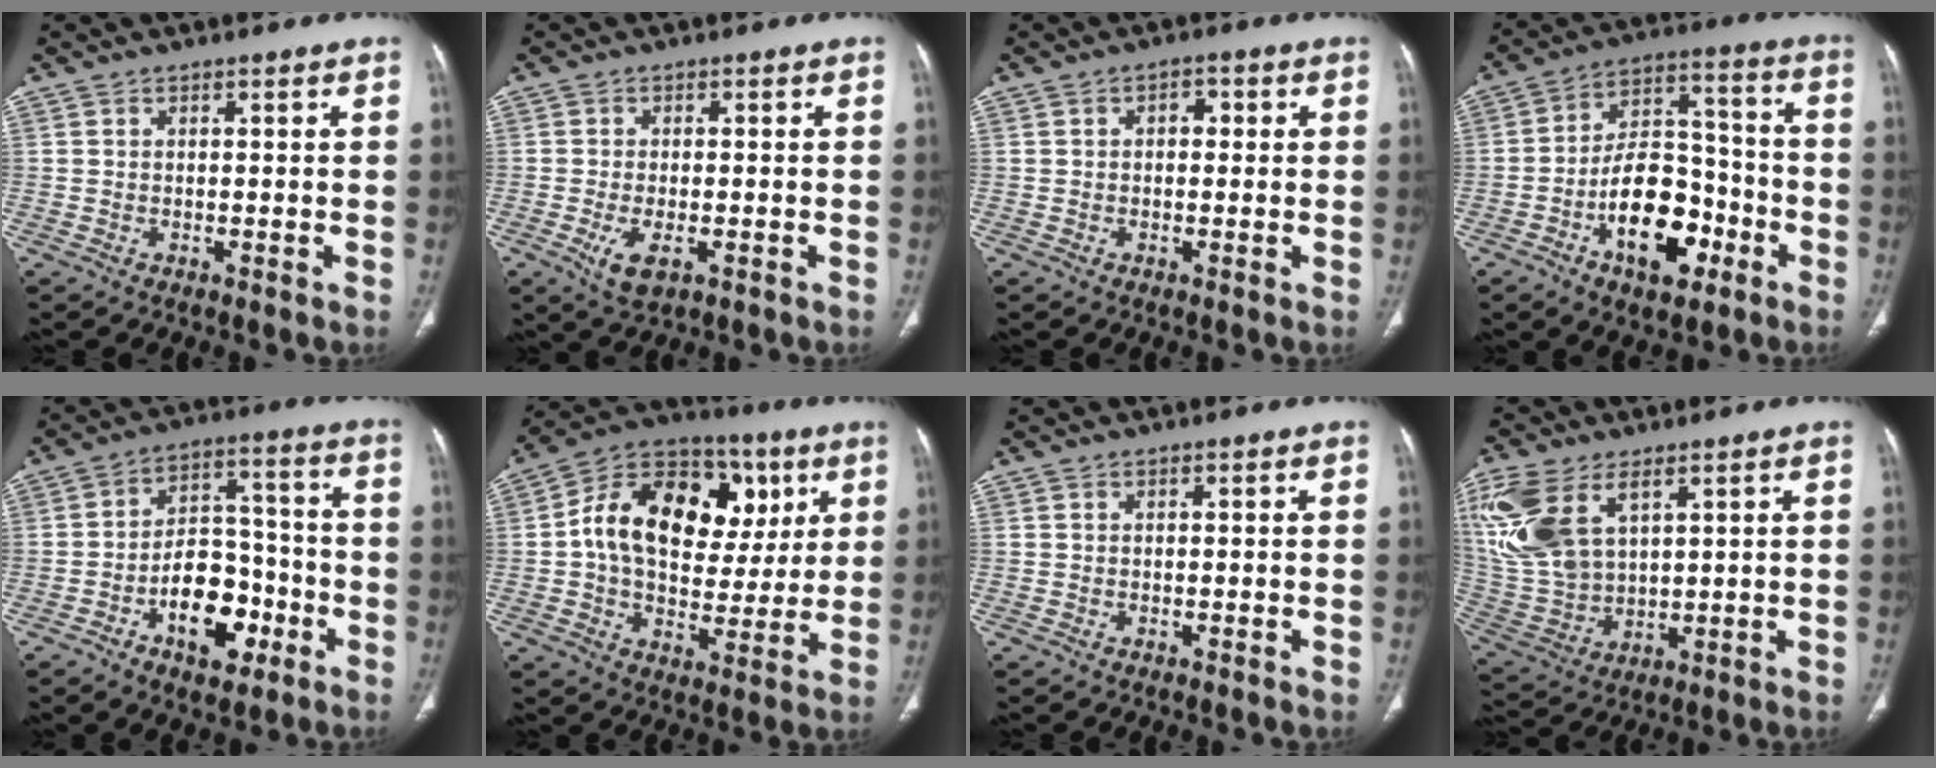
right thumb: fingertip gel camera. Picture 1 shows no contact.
{"total": 4.9, "force": [-1.9, 2.3, 4.0], "torque": [-0.077, -0.005, -0.027]}
{"total": 2.5, "force": [0.4, 1.7, 1.8], "torque": [-0.017, 0.008, 0.003]}
{"total": 16.3, "force": [-6.8, 9.0, 11.7], "torque": [-0.158, 0.048, -0.114]}
{"total": 13.1, "force": [-5.6, 7.9, 8.8], "torque": [-0.102, 0.045, -0.090]}
{"total": 22.3, "force": [5.1, 14.8, 16.0], "torque": [-0.227, 0.015, 0.075]}
{"total": 0.0}
{"total": 17.0, "force": [7.4, 9.7, 11.8], "torque": [-0.261, -0.015, 0.159]}